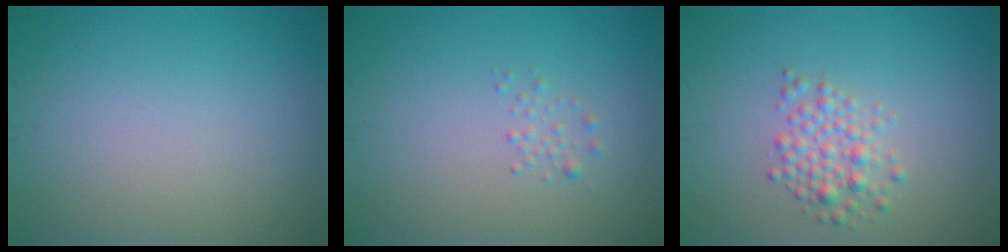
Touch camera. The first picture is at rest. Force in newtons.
{"total": 0.8, "press": 0.8, "slide": 0.0}
{"total": 2.5, "press": 2.5, "slide": 0.1}